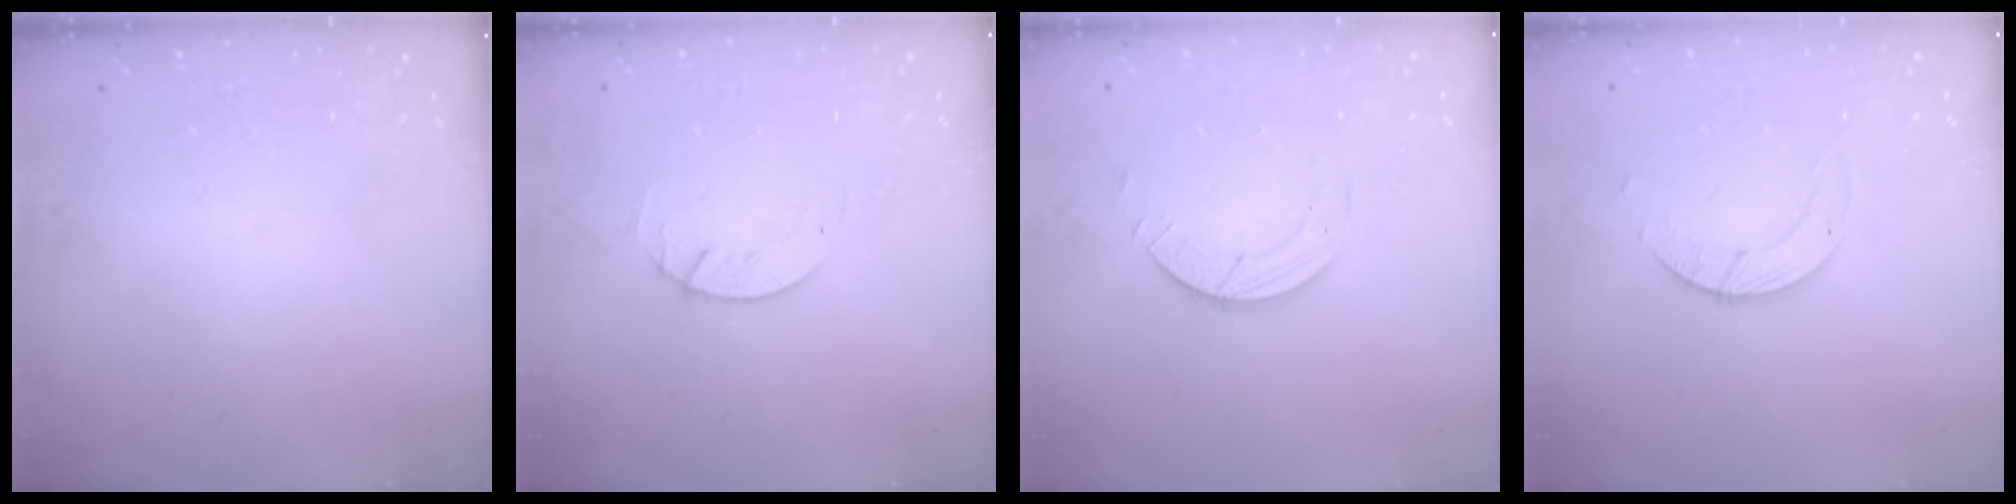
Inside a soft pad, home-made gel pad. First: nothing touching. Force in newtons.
{"total": 1.4, "press": 1.4, "slide": 0.2}
{"total": 4.0, "press": 4.0, "slide": 0.4}
{"total": 3.0, "press": 3.0, "slide": 0.3}